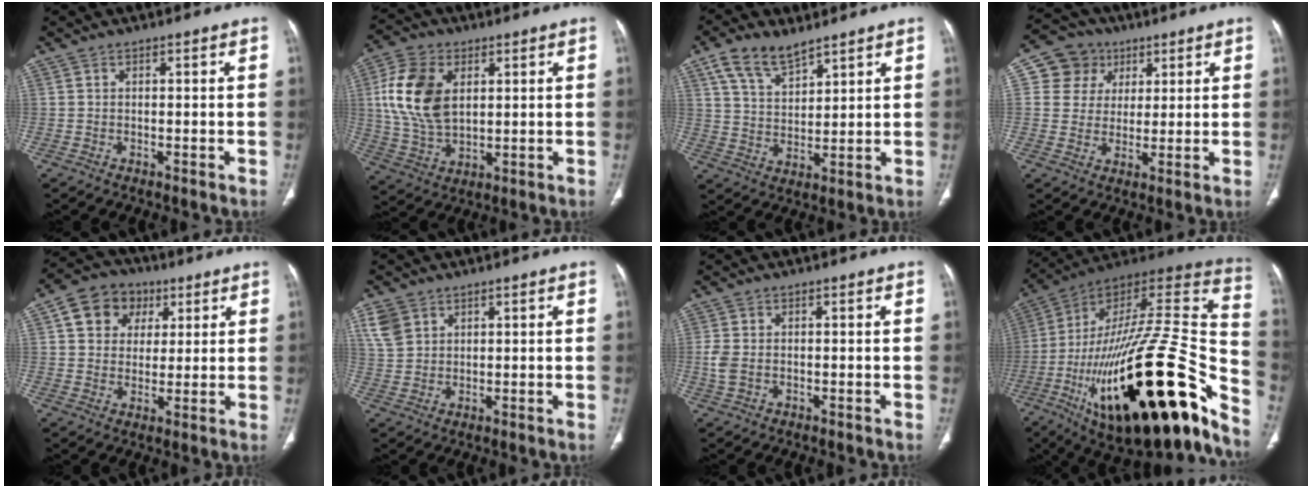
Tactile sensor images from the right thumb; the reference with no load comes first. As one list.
[{"total": 14.1, "force": [3.4, 8.9, 10.4], "torque": [-0.198, -0.004, 0.068]}, {"total": 9.1, "force": [6.2, 4.4, 5.1], "torque": [-0.080, -0.027, 0.125]}, {"total": 8.8, "force": [3.4, 7.9, 1.7], "torque": [0.006, -0.005, 0.057]}, {"total": 10.2, "force": [3.7, 8.5, 4.1], "torque": [-0.041, -0.002, 0.056]}, {"total": 5.1, "force": [2.7, 3.7, 2.1], "torque": [-0.033, -0.005, 0.064]}, {"total": 2.9, "force": [-0.4, 1.9, 2.2], "torque": [-0.066, 0.002, -0.007]}, {"total": 42.9, "force": [-19.1, 12.7, 36.2], "torque": [-0.544, 0.056, -0.303]}]